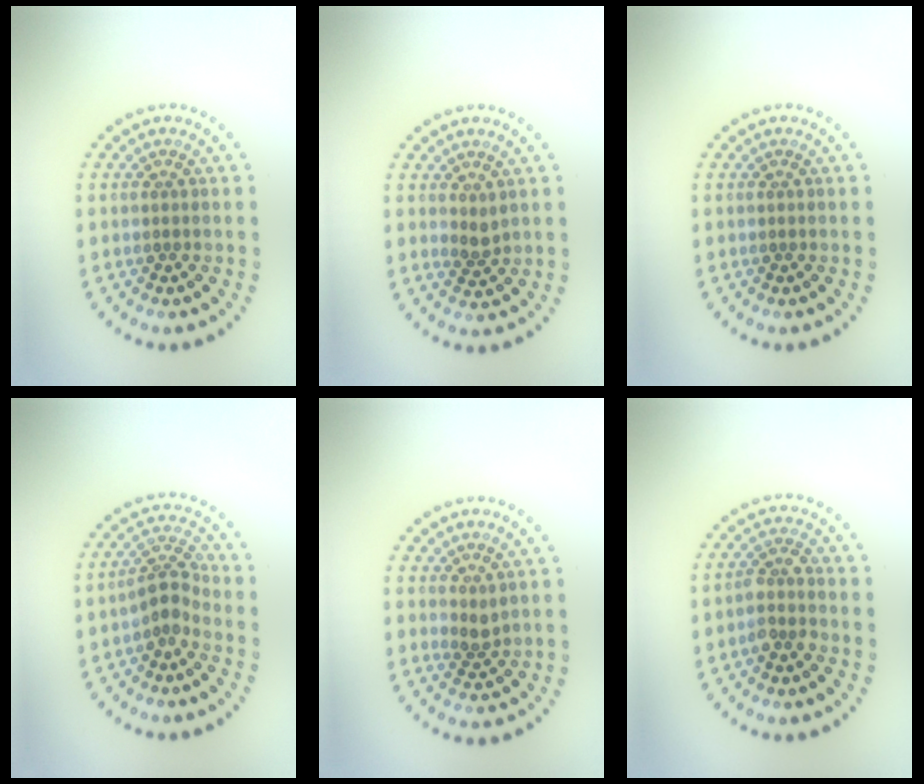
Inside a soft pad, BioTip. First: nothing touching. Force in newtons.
{"total": 1.3, "press": 1.0, "slide": 0.8}
{"total": 0.0}
{"total": 2.4, "press": 1.8, "slide": 1.5}
{"total": 1.3, "press": 1.0, "slide": 0.8}
{"total": 2.2, "press": 1.7, "slide": 1.4}